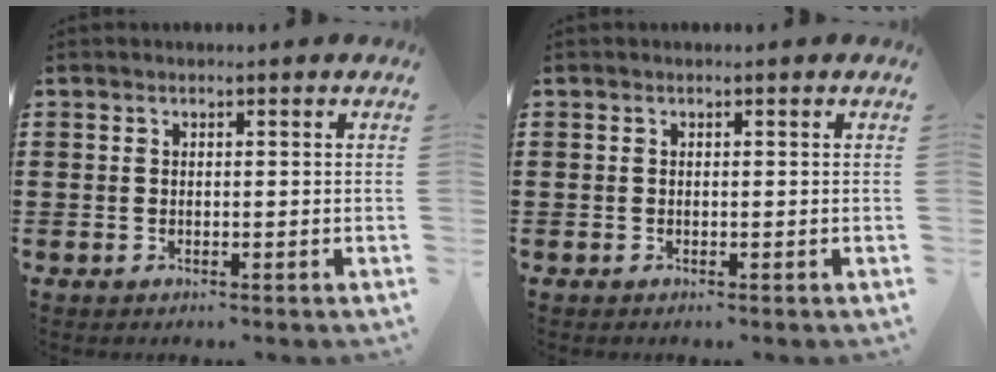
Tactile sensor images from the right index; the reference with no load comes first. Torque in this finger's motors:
{"motor_torque": [-0.67, 0.86, -1.05, -0.21]}